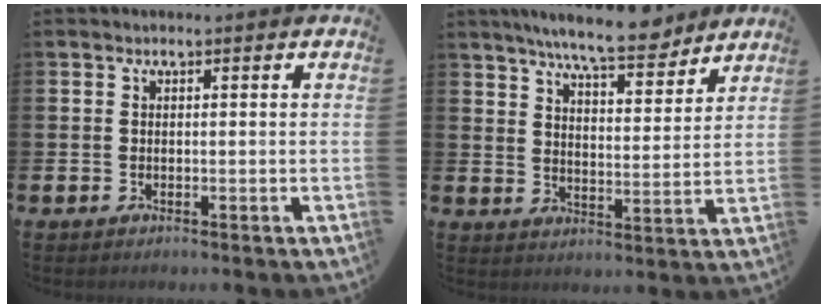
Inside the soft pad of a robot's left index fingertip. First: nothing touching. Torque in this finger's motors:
{"motor_torque": [0.51, -0.52, 0.96, 0.21]}